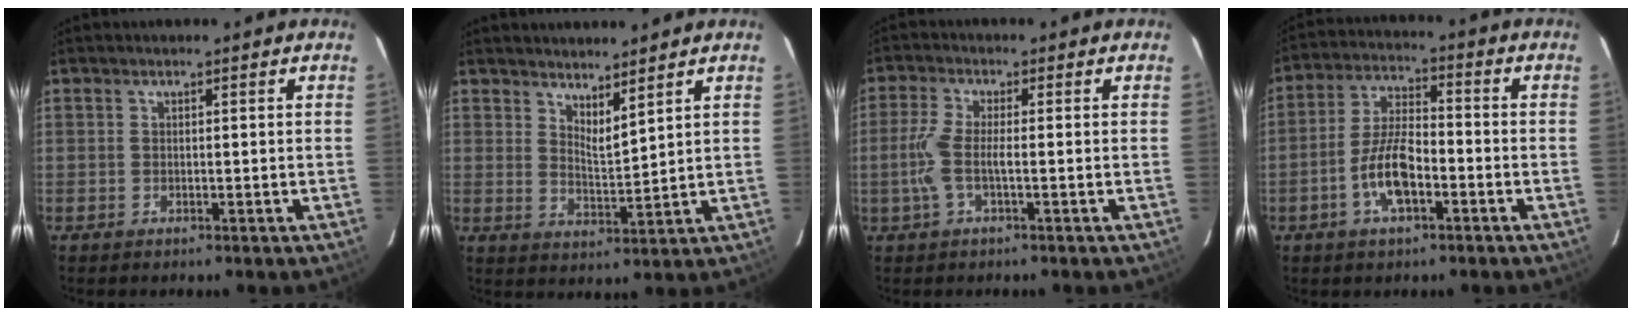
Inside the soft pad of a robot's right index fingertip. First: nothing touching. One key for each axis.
{"total": 5.1, "fx": 4.4, "fy": 0.7, "fz": 2.5, "tx": -0.041, "ty": -0.013, "tz": 0.071}
{"total": 5.4, "fx": -1.2, "fy": 0.9, "fz": 5.1, "tx": -0.116, "ty": -0.001, "tz": -0.023}
{"total": 9.2, "fx": -3.8, "fy": 3.5, "fz": 7.7, "tx": -0.158, "ty": 0.006, "tz": -0.068}